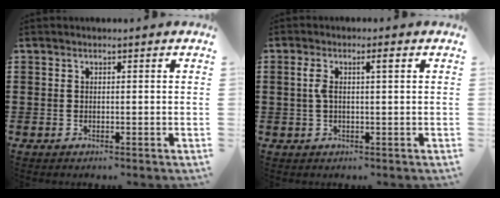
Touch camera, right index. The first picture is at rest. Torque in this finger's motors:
{"motor_torque": [0.24, -0.11, 0.11, 0.07]}